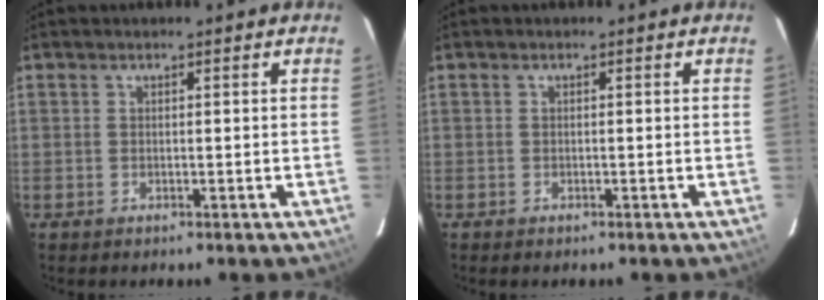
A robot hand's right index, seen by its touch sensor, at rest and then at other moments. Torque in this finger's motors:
{"motor_torque": [0.07, -0.46, 0.04, 0.01]}